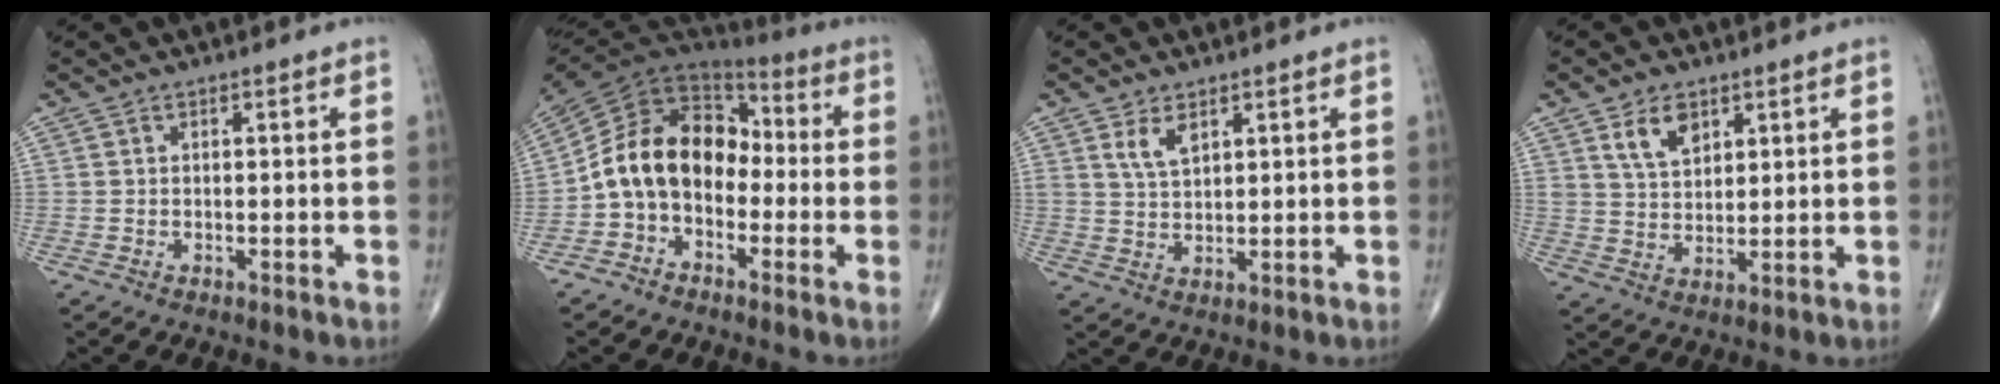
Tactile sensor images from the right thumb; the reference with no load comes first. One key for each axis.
{"total": 15.0, "fx": -2.6, "fy": 10.9, "fz": 9.9, "tx": -0.157, "ty": 0.066, "tz": -0.060}
{"total": 4.1, "fx": 2.3, "fy": 2.1, "fz": 2.6, "tx": -0.040, "ty": -0.013, "tz": 0.049}
{"total": 6.2, "fx": 3.5, "fy": 3.8, "fz": 3.6, "tx": -0.046, "ty": -0.021, "tz": 0.068}